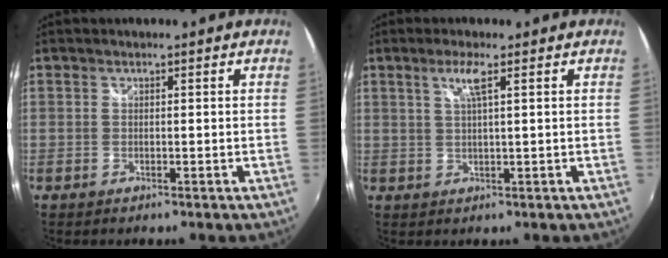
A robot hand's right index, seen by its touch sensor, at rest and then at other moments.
{"total": 3.2, "force": [1.5, -0.2, 2.9], "torque": [-0.057, -0.001, 0.030]}